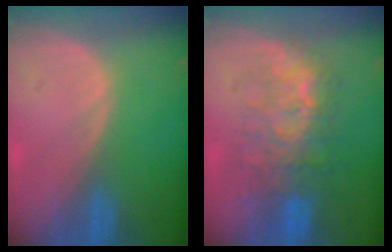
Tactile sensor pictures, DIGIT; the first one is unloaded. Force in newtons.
{"total": 8.4, "press": 8.1, "slide": 2.2}